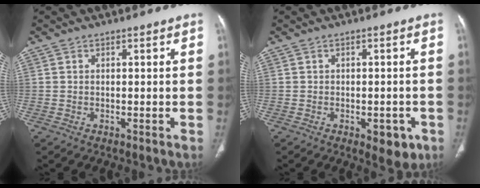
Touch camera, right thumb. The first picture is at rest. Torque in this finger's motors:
{"motor_torque": [0.50, 0.62, -0.16, 0.04, -0.02]}